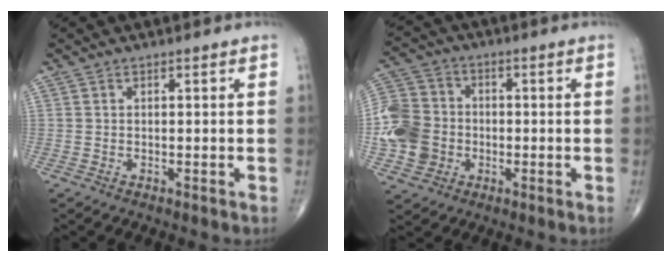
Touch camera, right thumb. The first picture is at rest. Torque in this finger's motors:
{"motor_torque": [0.10, 0.09, 0.32, -0.28, 0.04]}